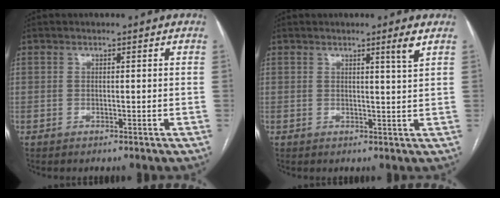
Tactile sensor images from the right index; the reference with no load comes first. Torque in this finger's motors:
{"motor_torque": [0.02, 0.03, 0.00, 0.03]}